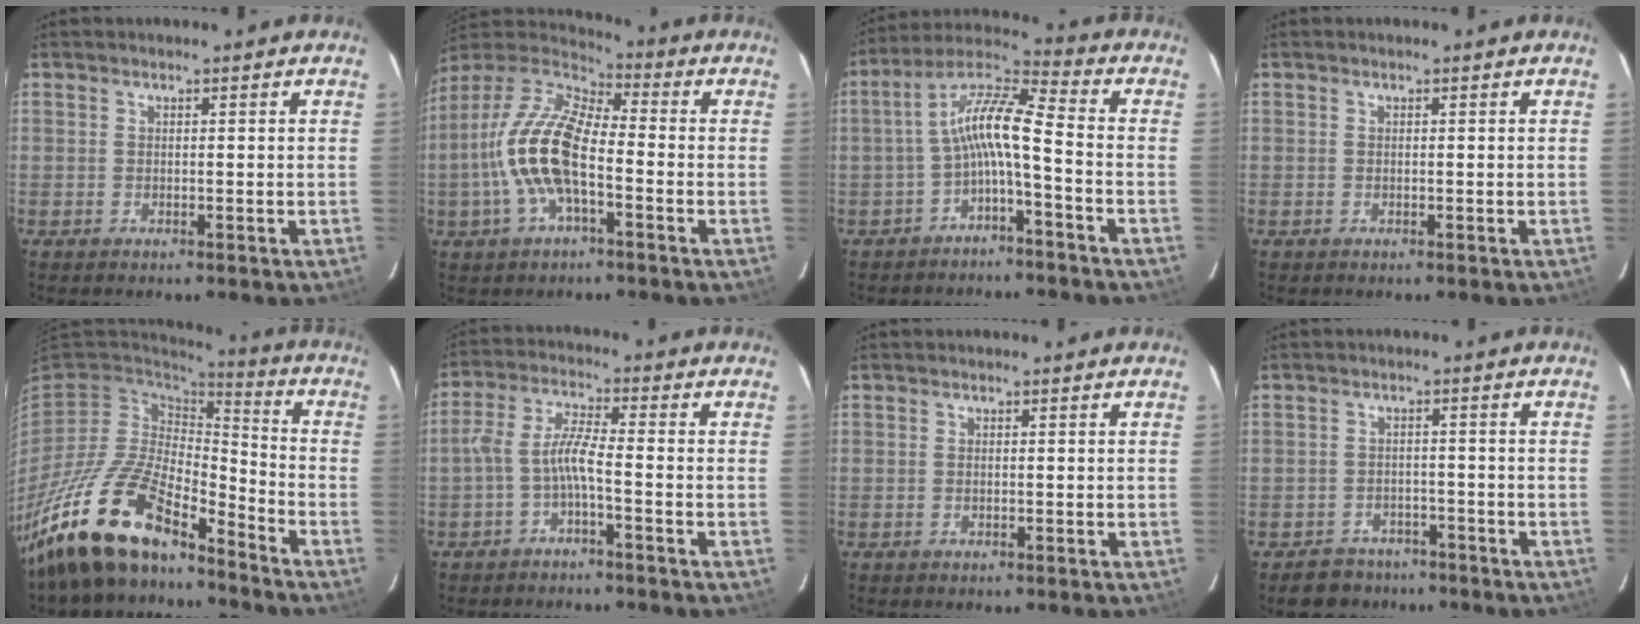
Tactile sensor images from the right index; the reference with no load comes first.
{"total": 15.9, "force": [-3.8, 6.5, 14.0], "torque": [-0.285, 0.002, -0.081]}
{"total": 9.1, "force": [-2.8, 1.4, 8.6], "torque": [-0.190, 0.024, -0.055]}
{"total": 0.0}
{"total": 19.5, "force": [-15.1, 6.2, 10.7], "torque": [-0.227, -0.026, -0.284]}
{"total": 5.2, "force": [-2.4, 0.5, 4.6], "torque": [-0.111, 0.013, -0.045]}
{"total": 0.0}
{"total": 6.1, "force": [-4.7, 3.9, 0.2], "torque": [-0.015, 0.026, -0.067]}